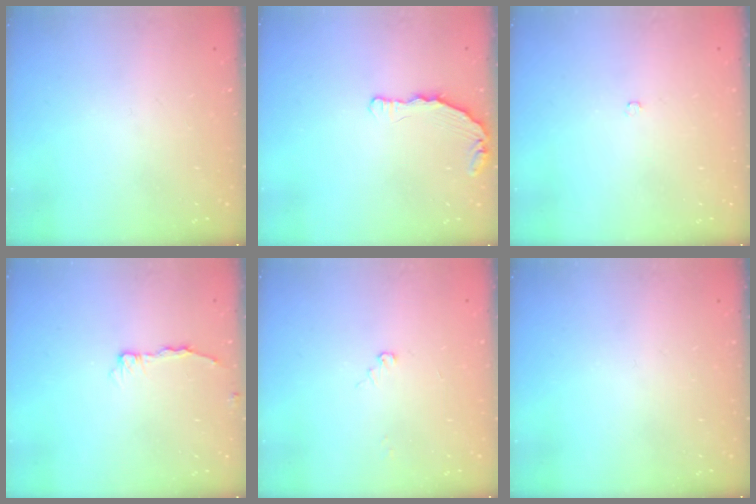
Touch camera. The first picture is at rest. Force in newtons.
{"total": 6.3, "press": 4.7, "slide": 4.2}
{"total": 2.1, "press": 2.1, "slide": 0.4}
{"total": 5.0, "press": 5.0, "slide": 0.5}
{"total": 3.8, "press": 3.8, "slide": 0.4}
{"total": 0.0}